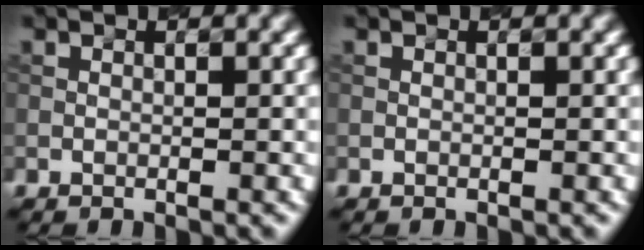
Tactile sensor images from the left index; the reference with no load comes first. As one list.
[{"total": 0.0}]